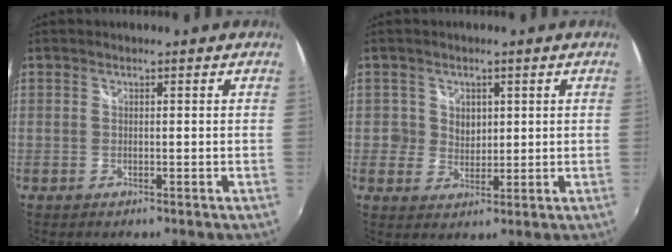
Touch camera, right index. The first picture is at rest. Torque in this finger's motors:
{"motor_torque": [-0.40, 0.09, -0.05, 0.00]}